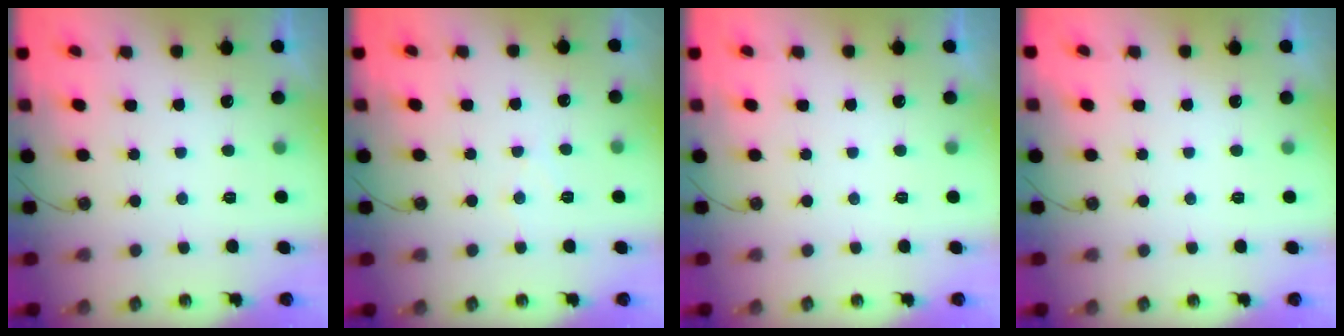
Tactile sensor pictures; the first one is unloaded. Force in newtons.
{"total": 5.2, "press": 5.2, "slide": 0.7}
{"total": 0.0}
{"total": 0.0}